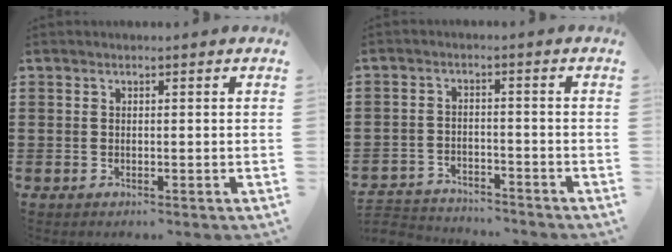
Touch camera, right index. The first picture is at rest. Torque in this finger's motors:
{"motor_torque": [-2.14, 0.00, -1.05, -0.21]}